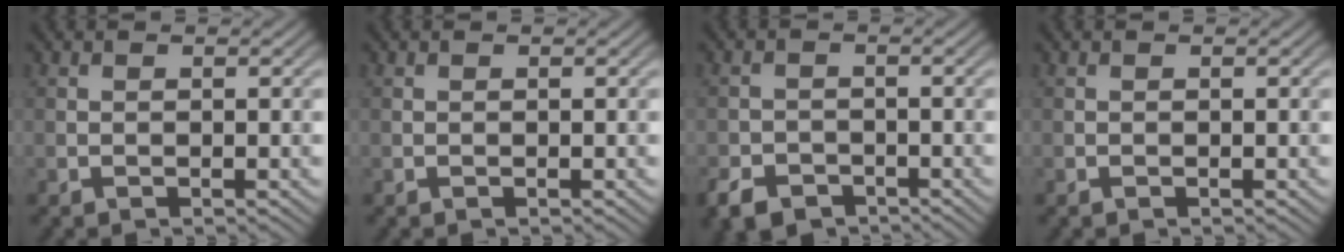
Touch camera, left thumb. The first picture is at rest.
{"total": 0.0}
{"total": 3.9, "force": [-2.8, 2.3, 1.5], "torque": [-0.031, -0.007, -0.057]}
{"total": 0.0}